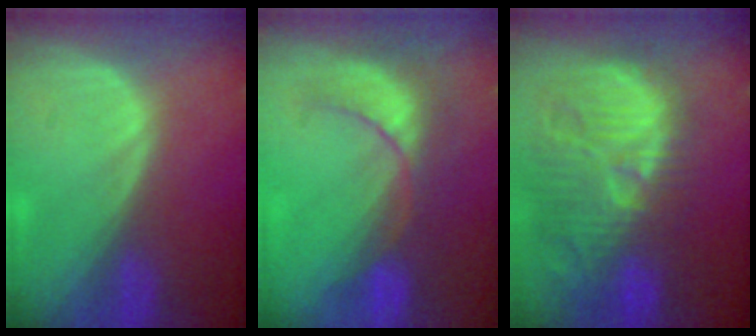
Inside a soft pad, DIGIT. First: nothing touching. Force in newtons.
{"total": 8.6, "press": 7.8, "slide": 3.5}
{"total": 14.3, "press": 12.9, "slide": 6.2}